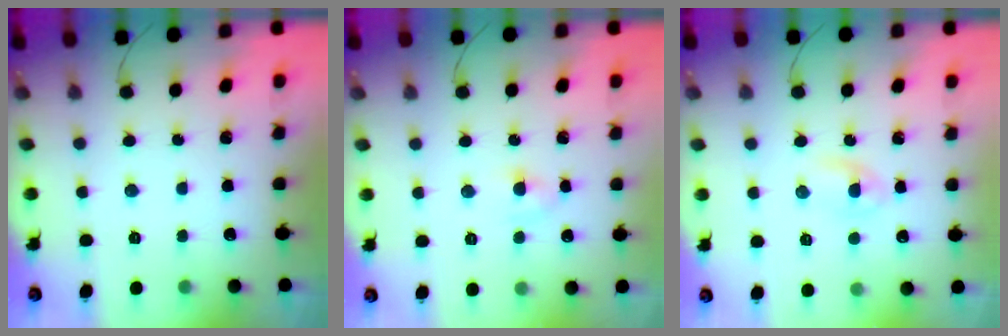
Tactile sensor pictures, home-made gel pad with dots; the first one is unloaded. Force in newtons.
{"total": 3.5, "press": 3.3, "slide": 1.2}
{"total": 2.2, "press": 2.0, "slide": 0.9}